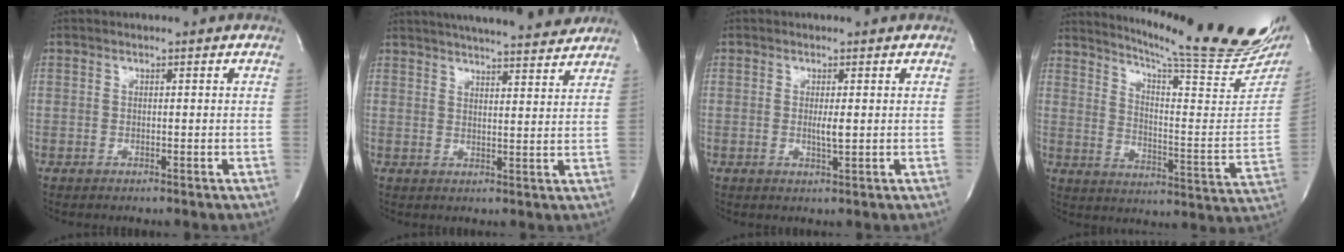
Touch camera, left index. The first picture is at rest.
{"total": 17.5, "force": [15.9, 1.8, 7.1], "torque": [-0.114, 0.014, 0.212]}
{"total": 1.7, "force": [-0.2, 0.1, 1.7], "torque": [-0.034, -0.007, -0.004]}
{"total": 24.9, "force": [21.5, 1.3, 12.5], "torque": [-0.191, -0.094, 0.275]}